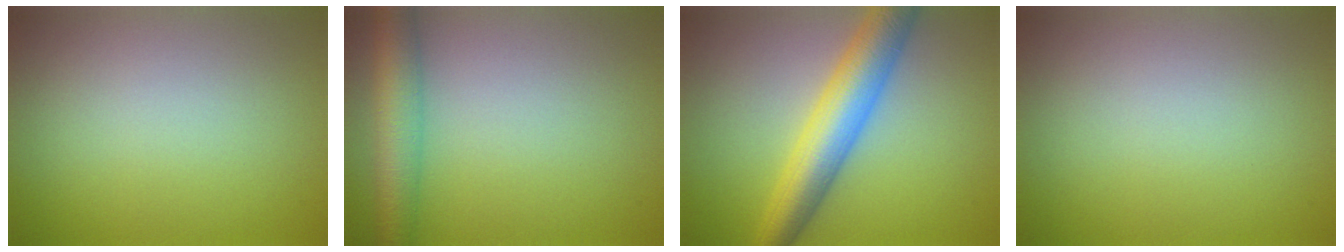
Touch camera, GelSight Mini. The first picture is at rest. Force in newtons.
{"total": 5.4, "press": 5.4, "slide": 0.3}
{"total": 6.7, "press": 6.7, "slide": 0.1}
{"total": 0.0}